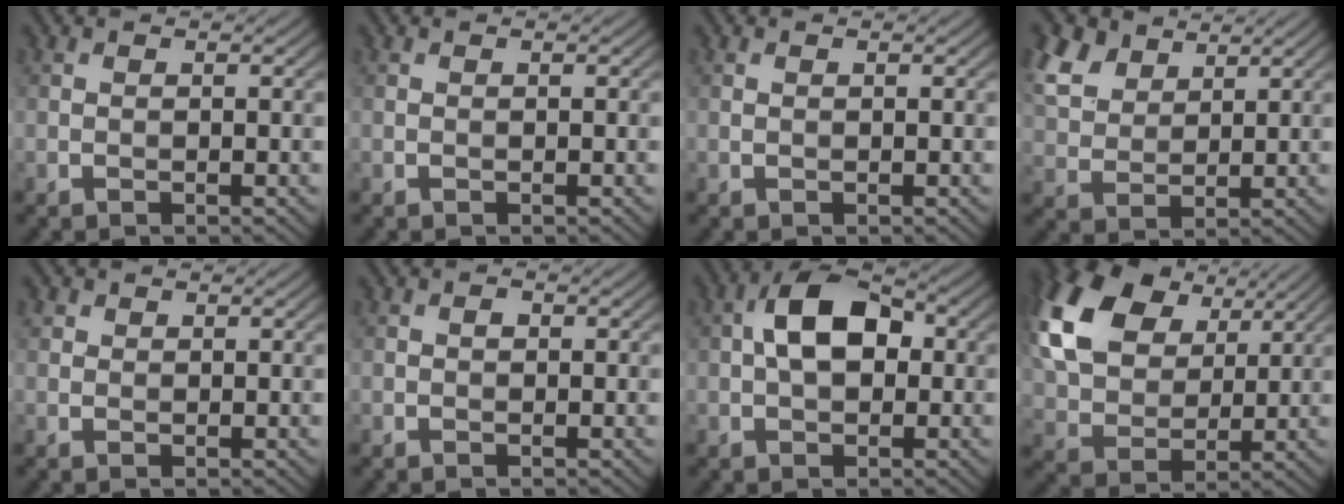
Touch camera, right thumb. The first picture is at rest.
{"total": 0.0}
{"total": 0.0}
{"total": 7.4, "force": [4.7, 4.2, 3.7], "torque": [-0.112, 0.013, 0.099]}
{"total": 1.3, "force": [0.7, 1.0, 0.3], "torque": [-0.005, 0.001, 0.011]}
{"total": 0.6, "force": [-0.1, 0.5, 0.4], "torque": [-0.006, -0.002, -0.004]}
{"total": 7.2, "force": [0.6, 4.4, 5.7], "torque": [-0.101, 0.015, 0.000]}
{"total": 19.7, "force": [9.2, 13.4, 11.2], "torque": [-0.290, 0.054, 0.194]}